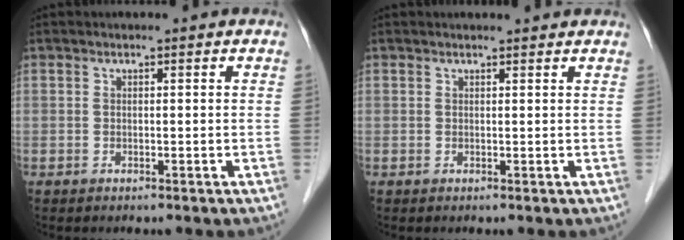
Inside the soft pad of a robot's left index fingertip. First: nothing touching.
{"total": 3.1, "force": [3.0, 0.5, 0.5], "torque": [-0.013, 0.011, 0.028]}